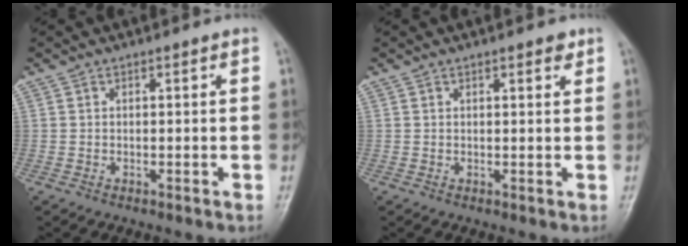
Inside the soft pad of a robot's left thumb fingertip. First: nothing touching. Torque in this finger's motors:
{"motor_torque": [-0.06, 0.02, -0.19, 0.10, 0.02]}